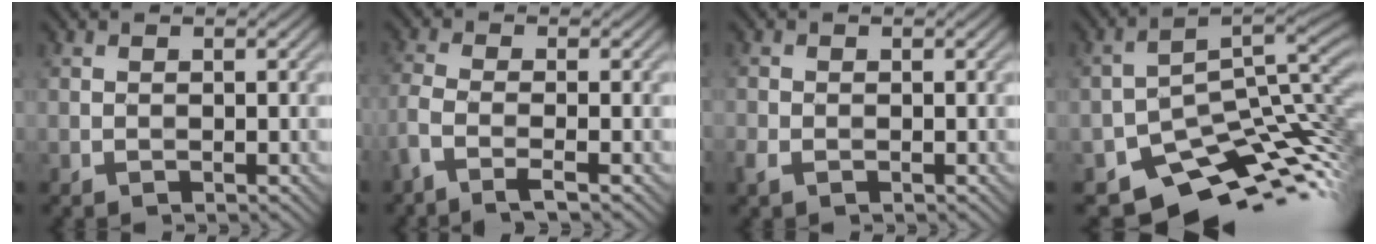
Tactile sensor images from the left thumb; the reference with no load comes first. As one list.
[{"total": 4.3, "force": [-2.5, 0.8, 3.4], "torque": [-0.074, -0.004, -0.067]}, {"total": 1.7, "force": [-1.0, 0.9, 1.0], "torque": [-0.030, -0.005, -0.024]}, {"total": 12.8, "force": [-5.8, 7.1, 8.9], "torque": [-0.148, -0.032, -0.079]}]